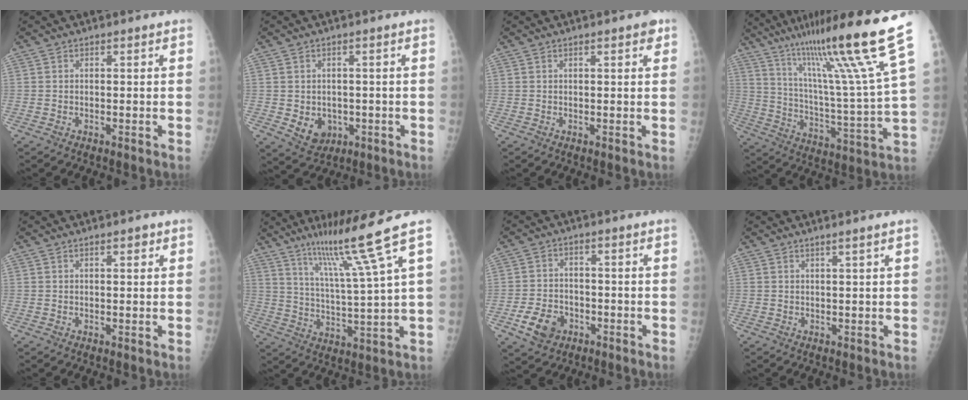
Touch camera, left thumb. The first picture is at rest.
{"total": 5.7, "force": [-1.0, 4.8, 2.9], "torque": [-0.021, 0.000, -0.001]}
{"total": 2.0, "force": [1.1, 0.8, 1.5], "torque": [-0.011, 0.000, 0.011]}
{"total": 24.4, "force": [15.9, -0.1, 18.5], "torque": [-0.281, -0.080, 0.258]}
{"total": 1.5, "force": [0.8, 0.8, 1.1], "torque": [-0.008, -0.001, 0.009]}
{"total": 11.9, "force": [7.8, -2.1, 8.7], "torque": [-0.143, -0.051, 0.139]}
{"total": 7.4, "force": [-3.3, 5.6, 3.5], "torque": [-0.049, 0.014, -0.055]}
{"total": 1.3, "force": [0.8, -0.5, 0.9], "torque": [-0.028, -0.010, 0.020]}